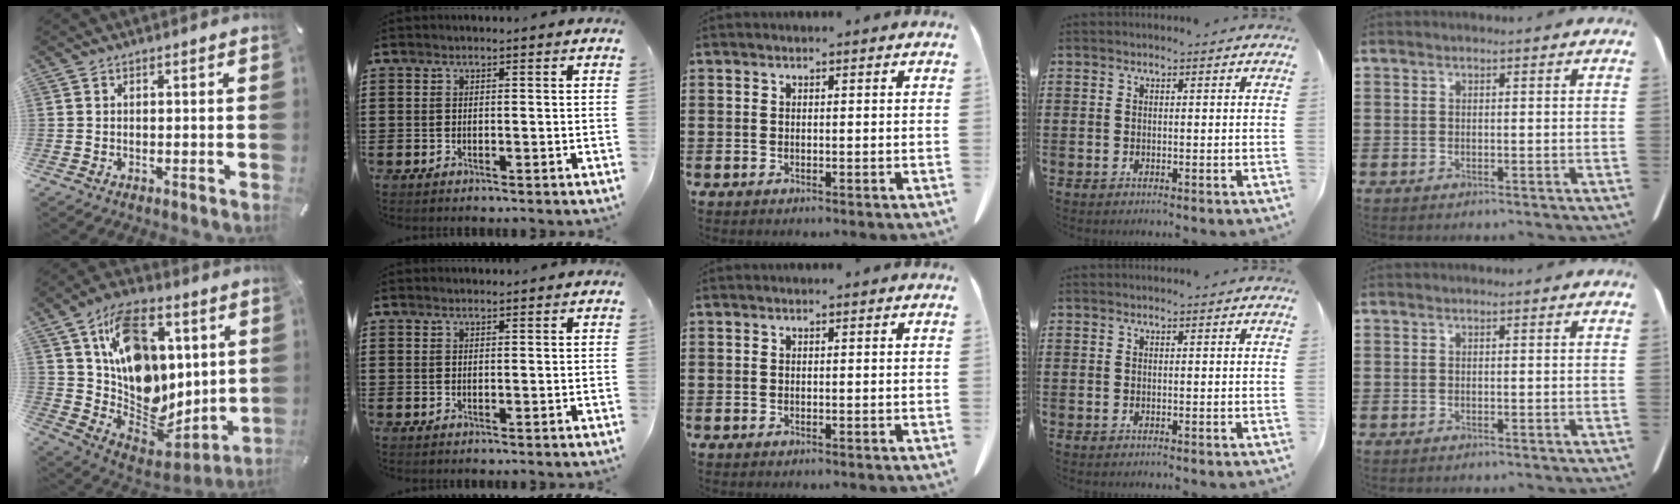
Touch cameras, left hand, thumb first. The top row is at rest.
{"thumb": {"total": 17.6, "force": [5.1, 13.1, 10.5], "torque": [-0.157, -0.039, 0.102]}, "index": {"total": 1.1, "force": [1.0, 0.2, 0.3], "torque": [-0.007, 0.001, 0.020]}}